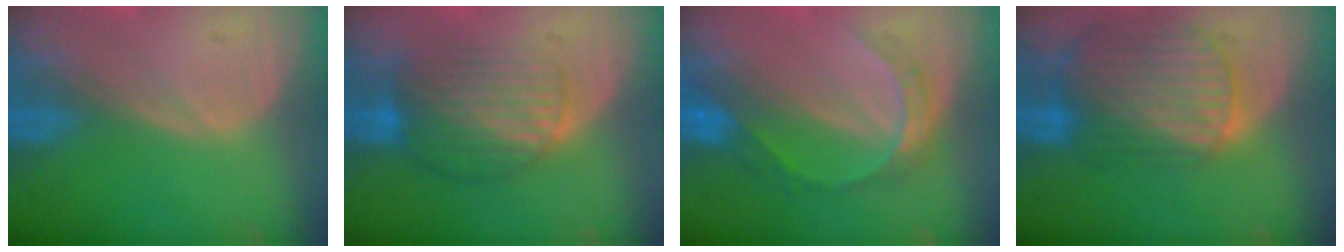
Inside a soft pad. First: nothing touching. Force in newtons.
{"total": 7.6, "press": 7.0, "slide": 3.1}
{"total": 6.1, "press": 5.3, "slide": 3.1}
{"total": 10.3, "press": 8.6, "slide": 5.6}